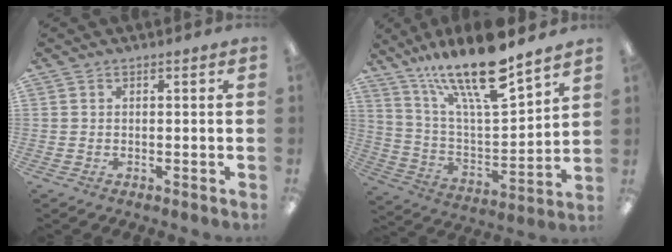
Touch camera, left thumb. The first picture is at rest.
{"total": 20.0, "force": [15.4, 4.7, 11.8], "torque": [-0.214, -0.101, 0.261]}